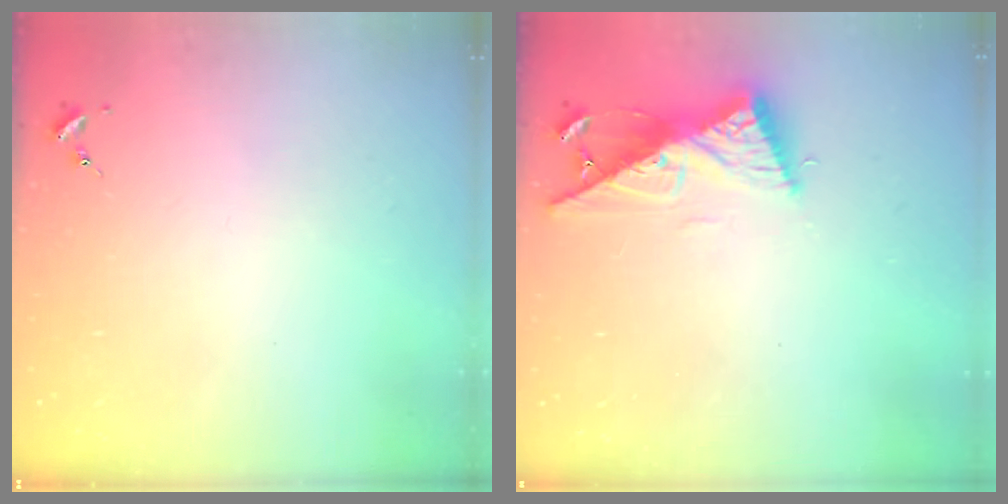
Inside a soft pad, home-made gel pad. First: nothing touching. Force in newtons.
{"total": 9.6, "press": 9.6, "slide": 0.2}